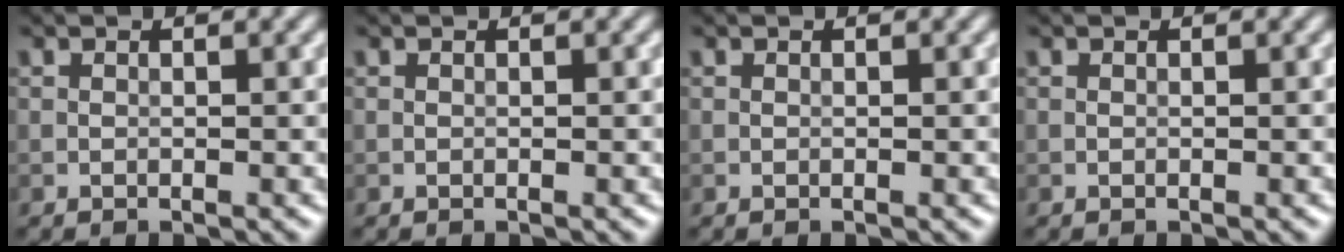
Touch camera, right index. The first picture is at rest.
{"total": 0.0}
{"total": 0.0}
{"total": 0.0}